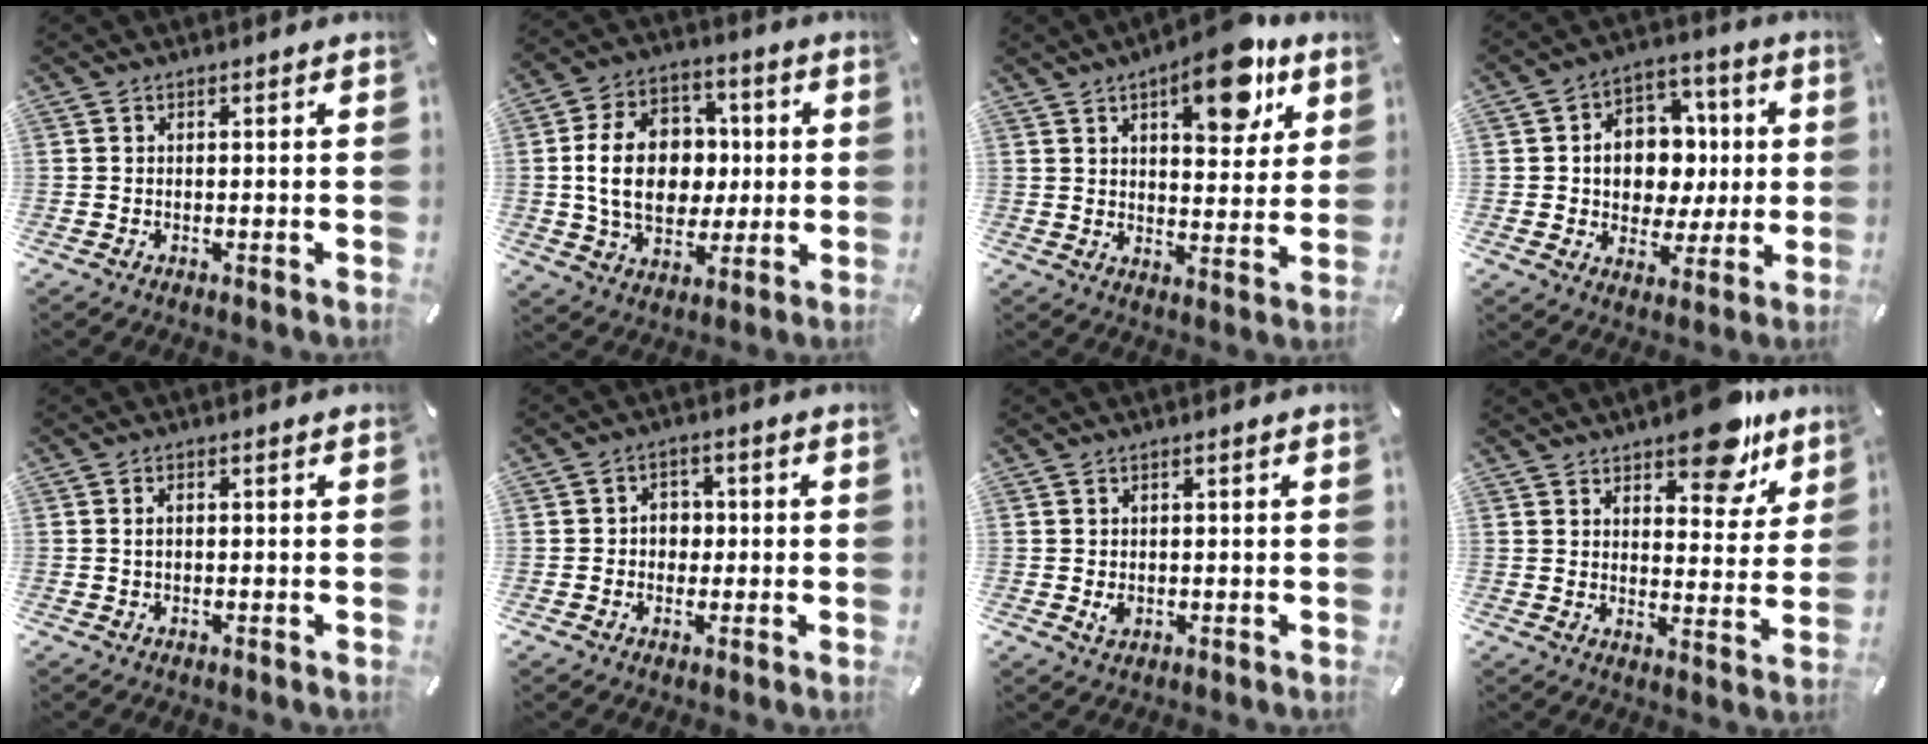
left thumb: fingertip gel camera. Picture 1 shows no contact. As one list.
[{"total": 16.6, "force": [0.5, 12.8, 10.6], "torque": [-0.206, 0.017, 0.012]}, {"total": 14.6, "force": [8.9, 6.4, 9.6], "torque": [-0.116, -0.047, 0.145]}, {"total": 11.4, "force": [0.2, 10.3, 4.9], "torque": [-0.074, 0.010, 0.012]}, {"total": 1.1, "force": [0.2, 0.6, 0.9], "torque": [-0.017, 0.004, 0.001]}, {"total": 4.7, "force": [-0.6, 4.2, 1.9], "torque": [-0.026, 0.009, -0.015]}, {"total": 2.0, "force": [-0.2, 1.5, 1.3], "torque": [-0.016, -0.001, -0.005]}, {"total": 13.8, "force": [10.4, 6.0, 6.8], "torque": [-0.069, -0.074, 0.178]}]